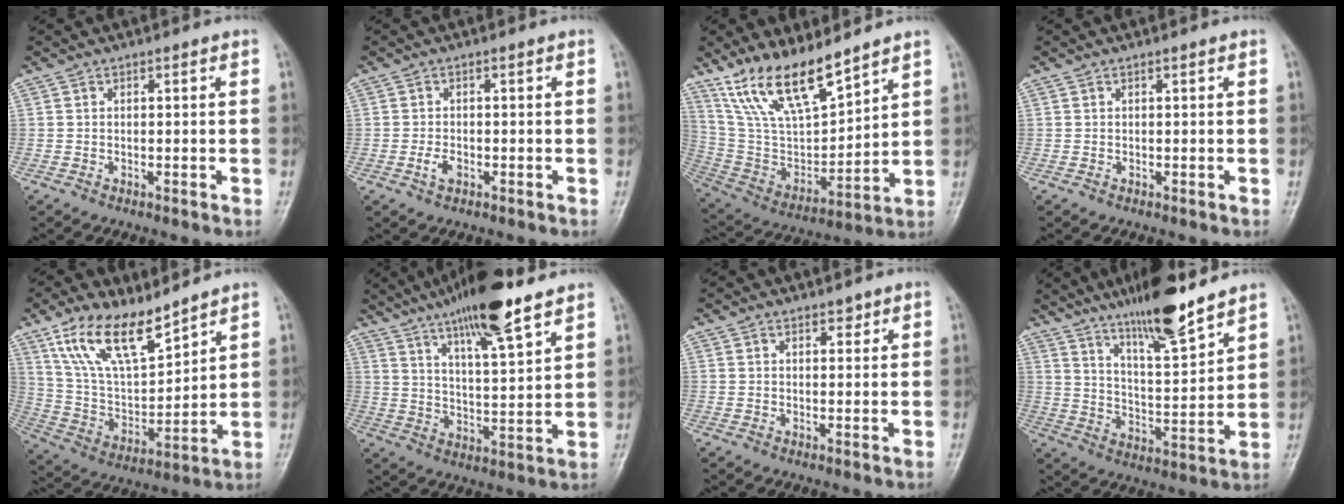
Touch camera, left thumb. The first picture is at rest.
{"total": 2.1, "force": [-0.8, 1.2, 1.5], "torque": [-0.031, 0.004, -0.015]}
{"total": 16.8, "force": [12.6, 5.4, 9.8], "torque": [-0.151, -0.060, 0.253]}
{"total": 0.0}
{"total": 15.2, "force": [10.8, 5.7, 9.1], "torque": [-0.141, -0.054, 0.219]}
{"total": 15.1, "force": [10.5, 2.5, 10.6], "torque": [-0.168, -0.049, 0.179]}
{"total": 1.5, "force": [1.1, 0.7, 0.6], "torque": [0.001, -0.006, 0.014]}
{"total": 14.0, "force": [10.9, 1.7, 8.6], "torque": [-0.135, -0.068, 0.190]}